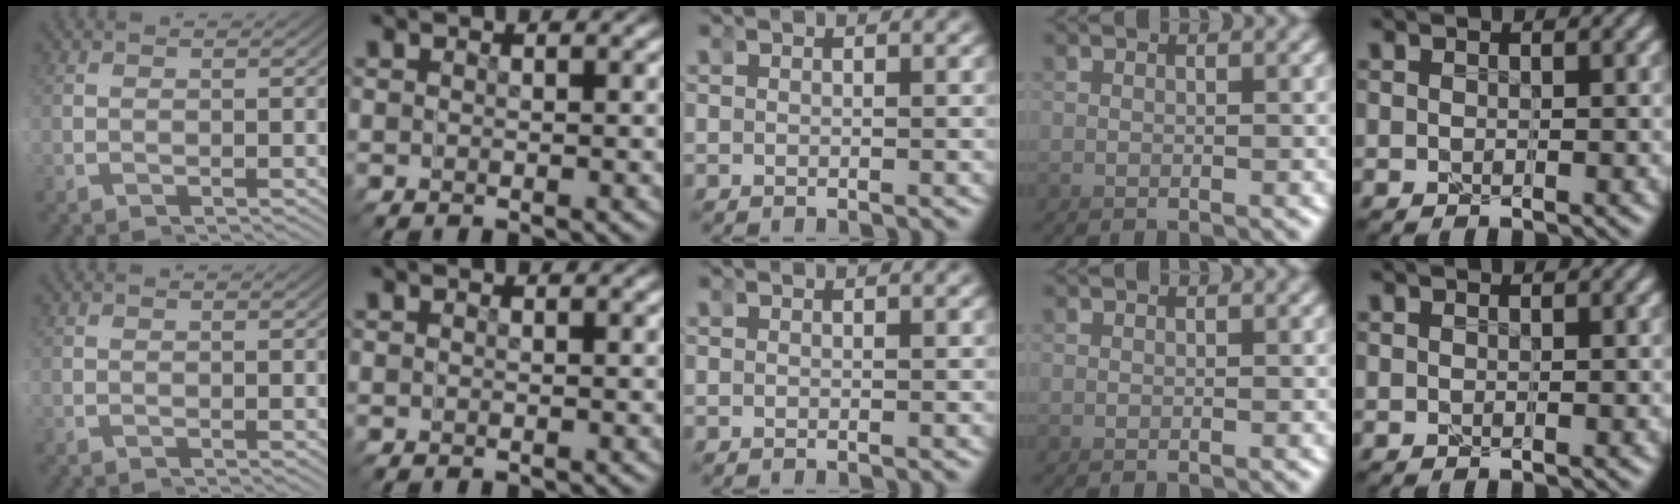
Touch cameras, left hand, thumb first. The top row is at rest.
{}